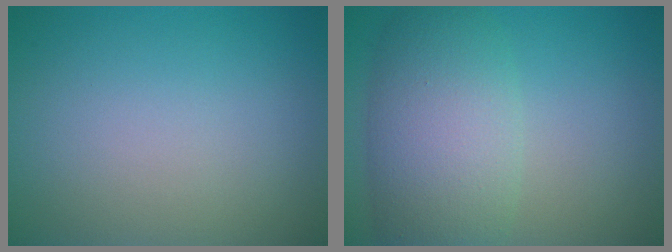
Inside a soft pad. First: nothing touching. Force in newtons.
{"total": 6.9, "press": 6.9, "slide": 0.2}